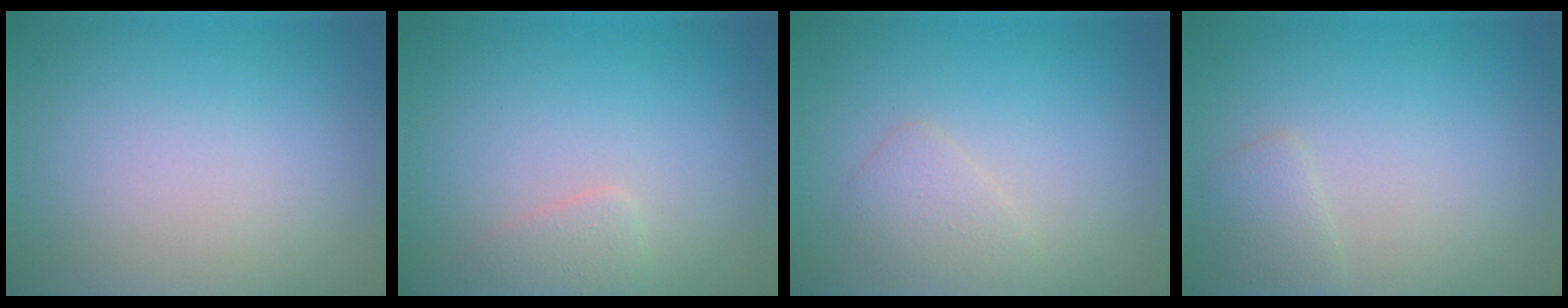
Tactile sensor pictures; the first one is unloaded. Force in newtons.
{"total": 1.2, "press": 1.2, "slide": 0.1}
{"total": 1.7, "press": 1.7, "slide": 0.1}
{"total": 1.4, "press": 1.4, "slide": 0.1}